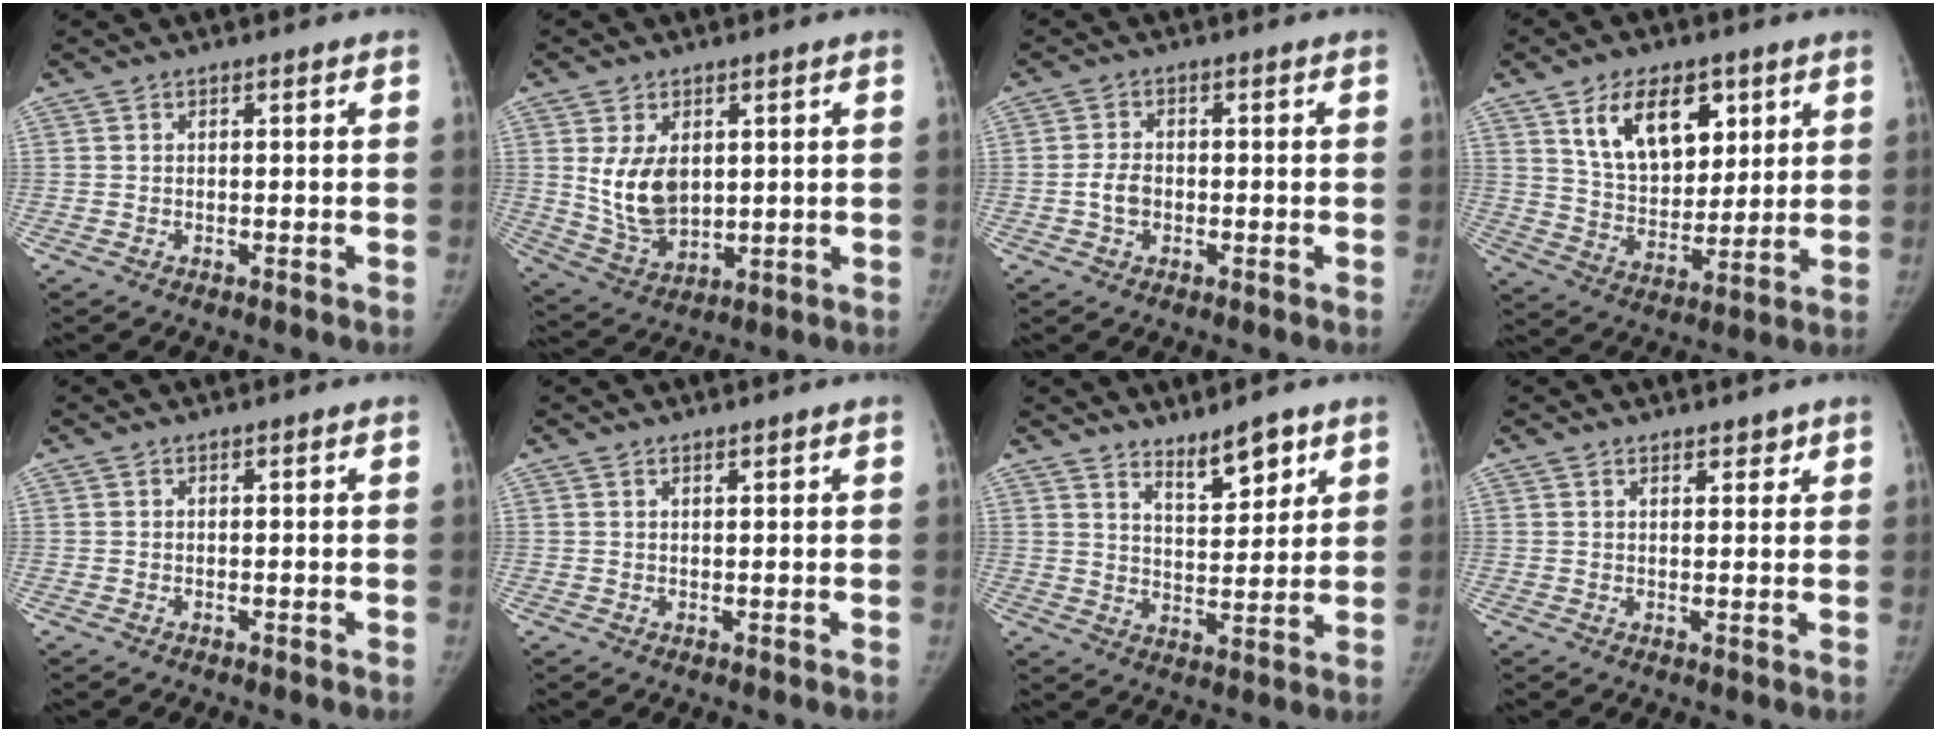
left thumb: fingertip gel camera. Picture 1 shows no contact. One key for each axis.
{"total": 10.2, "fx": 2.1, "fy": 6.6, "fz": 7.5, "tx": -0.116, "ty": -0.020, "tz": 0.059}
{"total": 3.4, "fx": -0.7, "fy": 2.4, "fz": 2.3, "tx": -0.039, "ty": 0.009, "tz": -0.015}
{"total": 14.9, "fx": 6.9, "fy": 9.0, "fz": 9.6, "tx": -0.118, "ty": -0.037, "tz": 0.132}
{"total": 0.0}
{"total": 0.9, "fx": 0.7, "fy": 0.2, "fz": 0.4, "tx": -0.006, "ty": -0.005, "tz": 0.014}
{"total": 7.4, "fx": 5.4, "fy": 2.5, "fz": 4.3, "tx": -0.046, "ty": -0.046, "tz": 0.090}
{"total": 2.4, "fx": 2.0, "fy": 1.1, "fz": 0.9, "tx": 0.002, "ty": -0.011, "tz": 0.026}